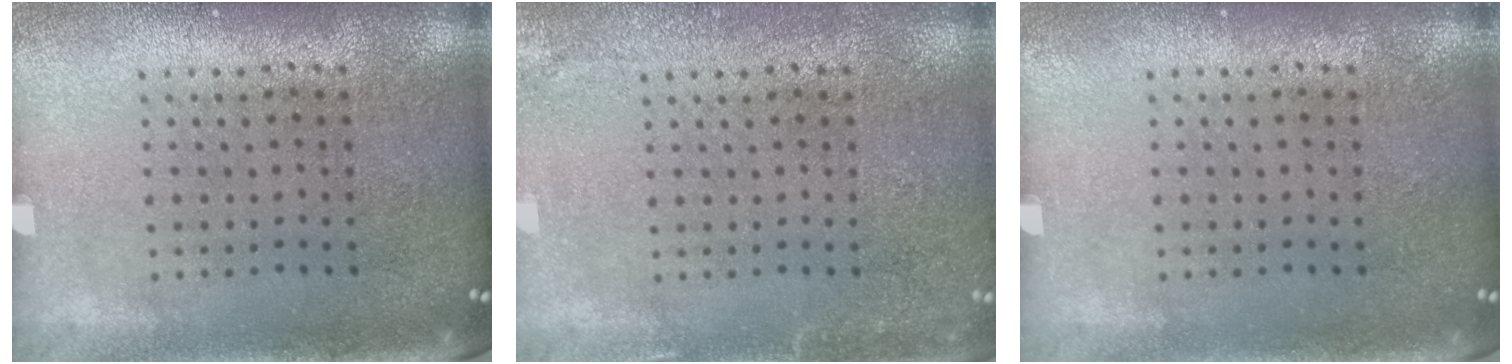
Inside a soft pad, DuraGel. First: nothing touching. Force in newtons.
{"total": 2.1, "press": 2.1, "slide": 0.2}
{"total": 0.0}